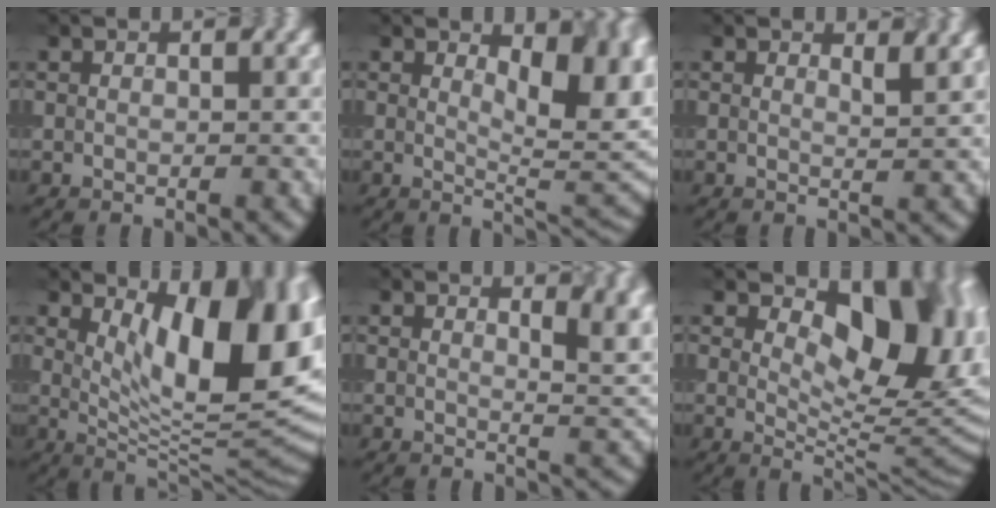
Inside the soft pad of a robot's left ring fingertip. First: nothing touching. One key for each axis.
{"total": 6.9, "fx": 1.4, "fy": 3.2, "fz": 6.0, "tx": -0.088, "ty": -0.007, "tz": 0.035}
{"total": 1.2, "fx": 0.7, "fy": 0.0, "fz": 0.9, "tx": -0.017, "ty": 0.001, "tz": 0.019}
{"total": 12.3, "fx": 3.1, "fy": 4.5, "fz": 11.0, "tx": -0.137, "ty": -0.001, "tz": 0.056}
{"total": 4.0, "fx": 1.4, "fy": 1.9, "fz": 3.2, "tx": -0.034, "ty": -0.003, "tz": 0.028}
{"total": 10.1, "fx": 2.7, "fy": 4.7, "fz": 8.5, "tx": -0.115, "ty": -0.002, "tz": 0.051}